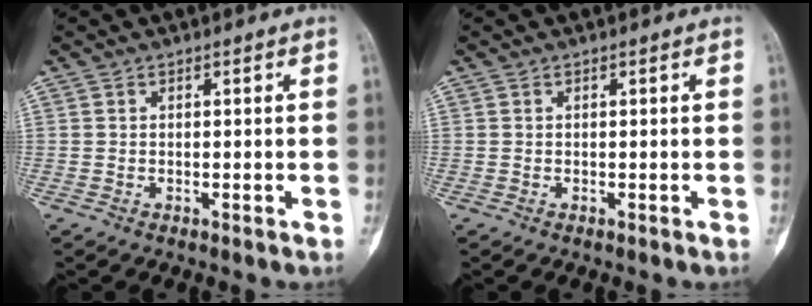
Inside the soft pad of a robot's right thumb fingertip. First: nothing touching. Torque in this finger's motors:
{"motor_torque": [2.51, 2.51, 0.00, 0.00, 0.00]}